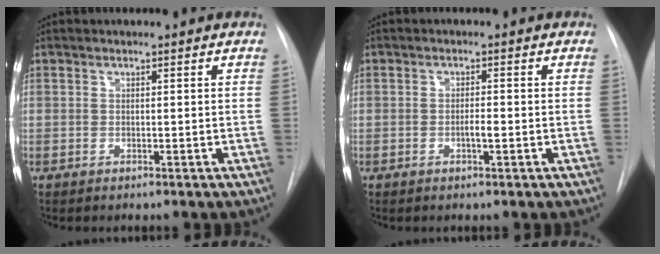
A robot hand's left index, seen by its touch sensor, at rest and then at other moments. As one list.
[{"total": 1.6, "force": [-0.5, 0.2, 1.5], "torque": [-0.027, 0.001, -0.009]}]